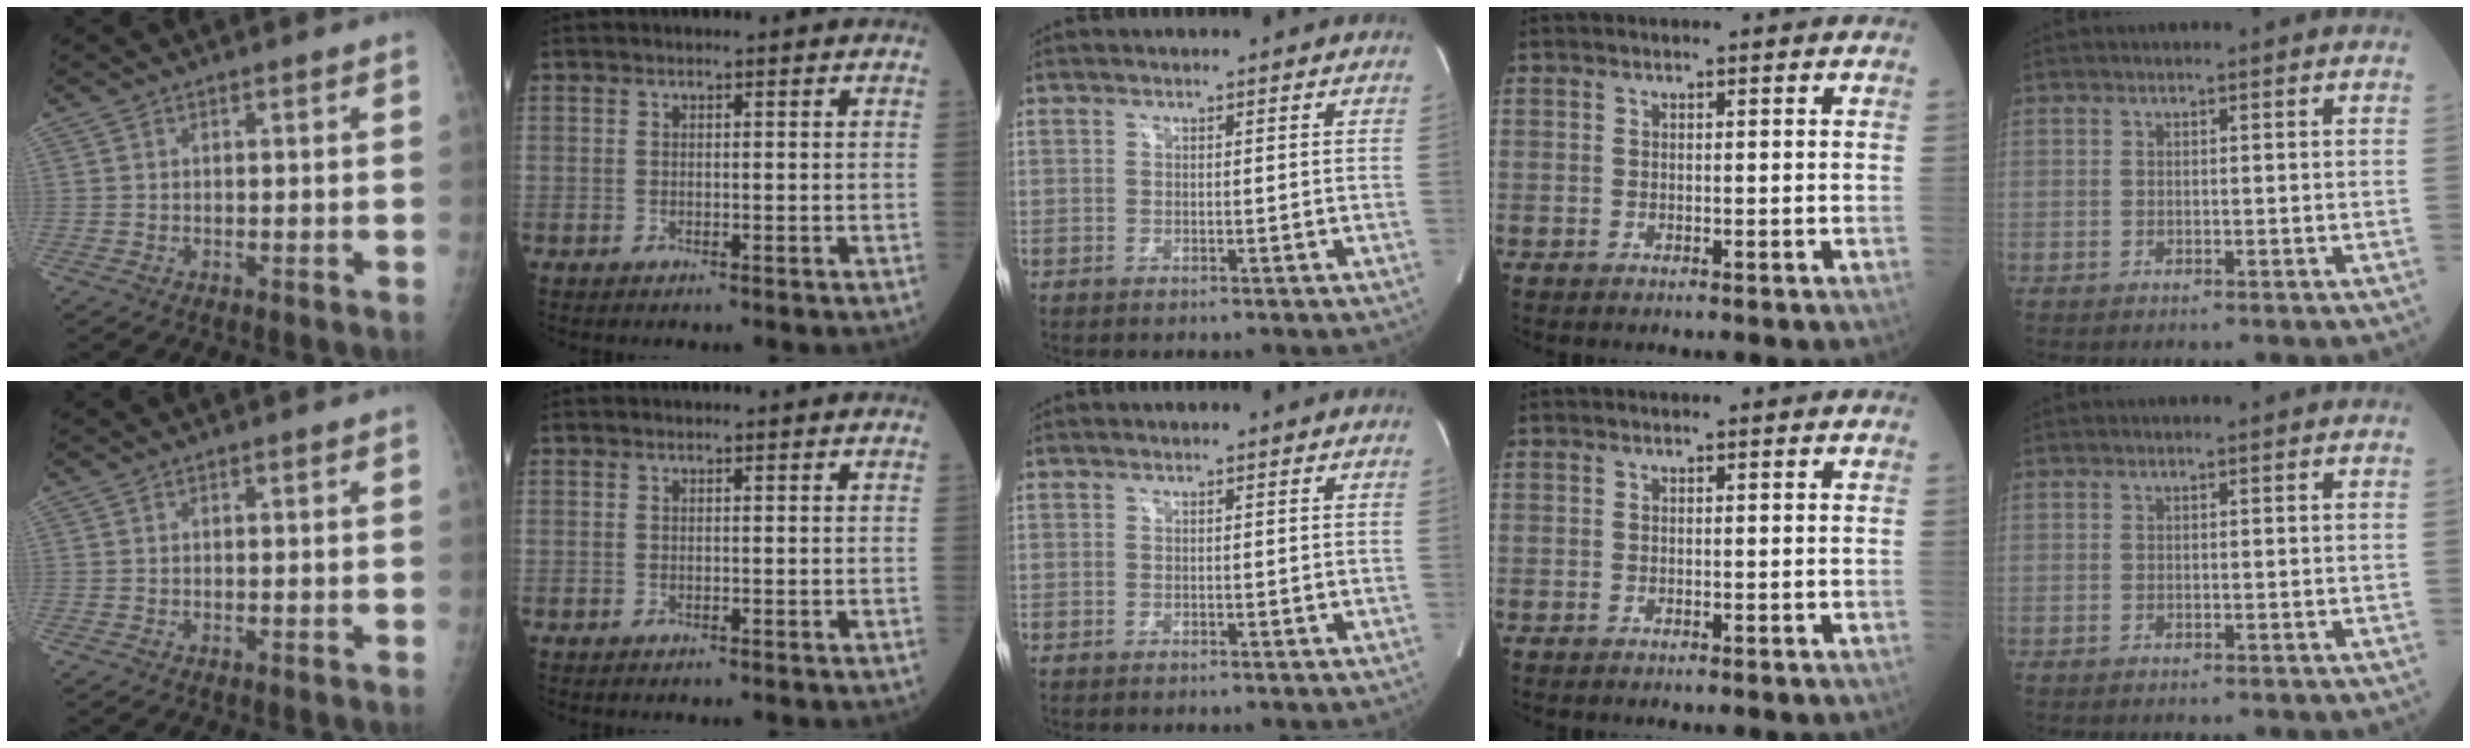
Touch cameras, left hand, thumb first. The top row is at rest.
{}